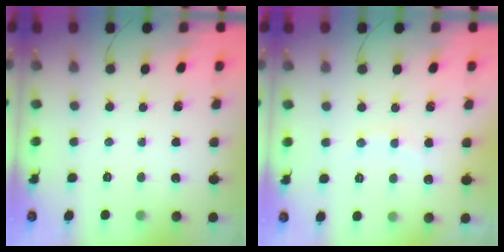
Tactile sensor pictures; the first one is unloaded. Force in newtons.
{"total": 5.6, "press": 5.6, "slide": 0.9}